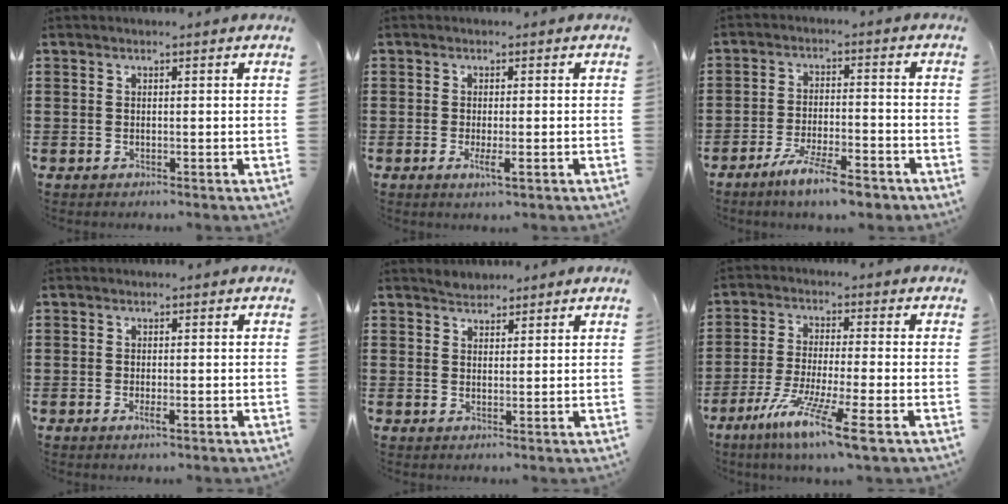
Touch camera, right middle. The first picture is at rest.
{"total": 2.3, "force": [-0.7, 0.6, 2.1], "torque": [-0.043, -0.004, -0.015]}
{"total": 7.2, "force": [-5.5, 1.0, 4.4], "torque": [-0.087, -0.003, -0.102]}
{"total": 1.2, "force": [-0.5, 0.3, 1.1], "torque": [-0.019, -0.003, -0.008]}
{"total": 1.8, "force": [1.7, 0.5, -0.5], "torque": [0.003, 0.003, 0.034]}
{"total": 9.0, "force": [-5.8, -0.2, 6.9], "torque": [-0.151, -0.018, -0.114]}